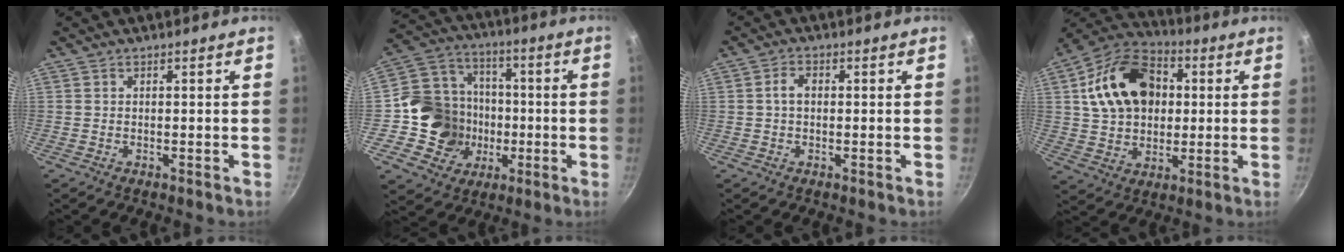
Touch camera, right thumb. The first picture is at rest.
{"total": 15.5, "force": [-2.6, 14.3, 5.3], "torque": [-0.060, 0.035, -0.046]}
{"total": 2.8, "force": [0.1, 1.9, 2.0], "torque": [-0.030, 0.009, -0.001]}
{"total": 18.9, "force": [3.7, 13.8, 12.4], "torque": [-0.185, 0.021, 0.054]}